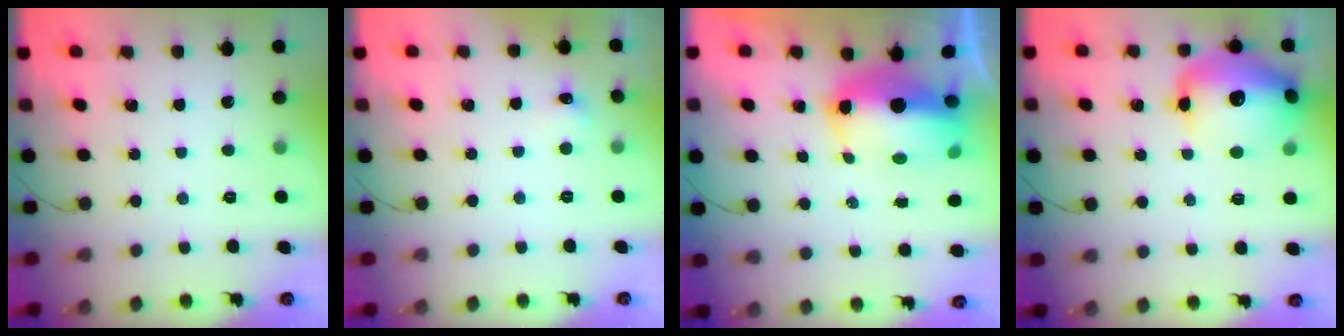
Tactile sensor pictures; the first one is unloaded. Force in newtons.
{"total": 4.6, "press": 4.4, "slide": 1.4}
{"total": 13.6, "press": 13.3, "slide": 2.6}
{"total": 17.8, "press": 17.5, "slide": 3.4}